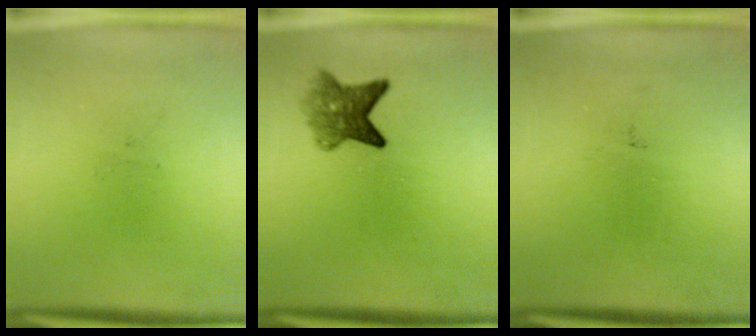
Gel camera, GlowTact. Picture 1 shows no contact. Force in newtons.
{"total": 5.2}
{"total": 0.0}